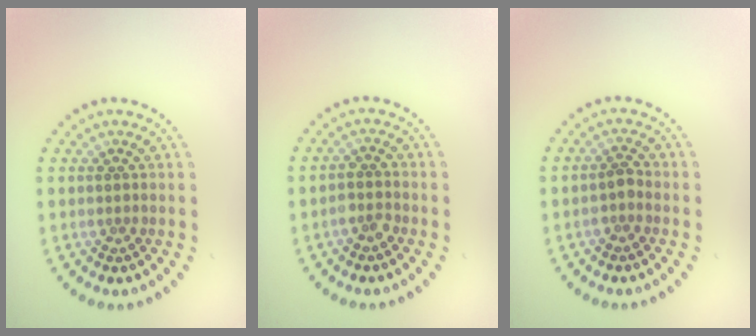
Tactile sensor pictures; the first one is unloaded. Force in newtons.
{"total": 1.5, "press": 1.4, "slide": 0.7}
{"total": 1.0, "press": 0.9, "slide": 0.4}